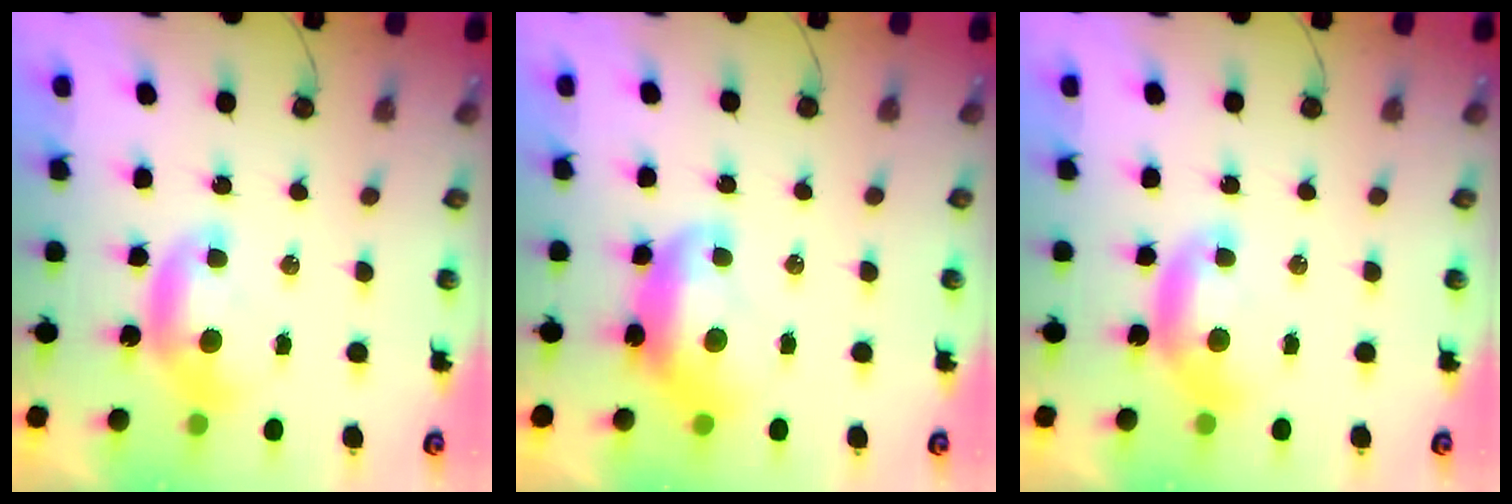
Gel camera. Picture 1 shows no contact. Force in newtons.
{"total": 2.0, "press": 1.9, "slide": 0.4}
{"total": 0.0}